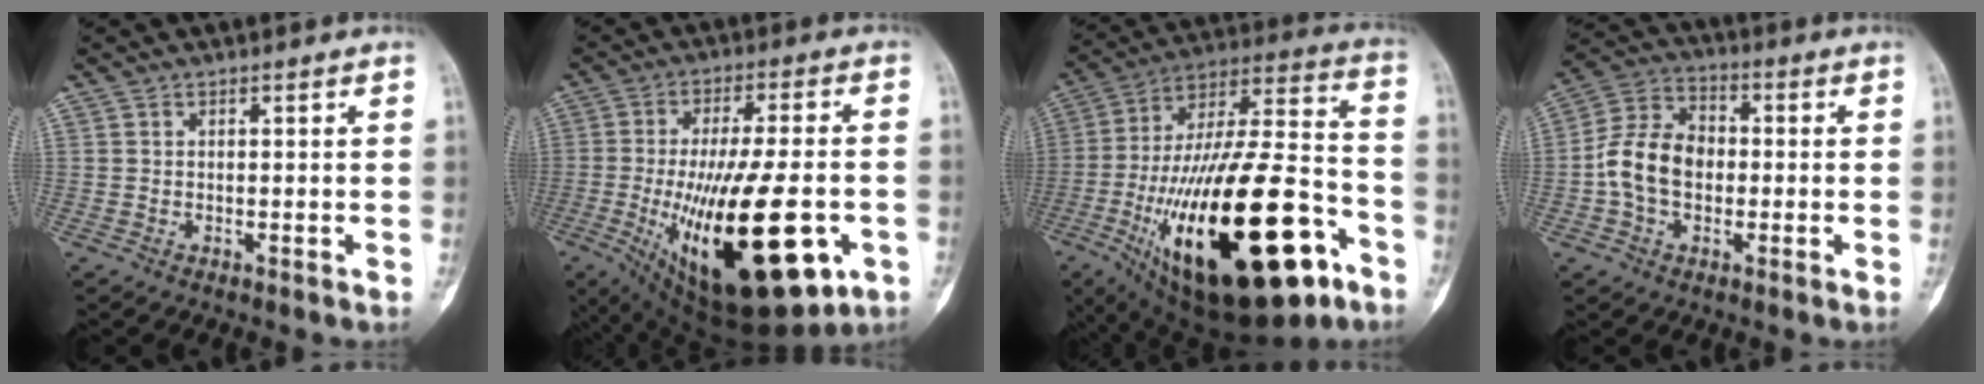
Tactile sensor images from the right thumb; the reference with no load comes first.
{"total": 27.7, "force": [-7.4, 10.1, 24.7], "torque": [-0.399, -0.010, -0.090]}
{"total": 39.1, "force": [-15.1, 15.1, 32.8], "torque": [-0.564, 0.046, -0.231]}
{"total": 11.2, "force": [-1.2, 8.1, 7.5], "torque": [-0.130, 0.034, -0.031]}